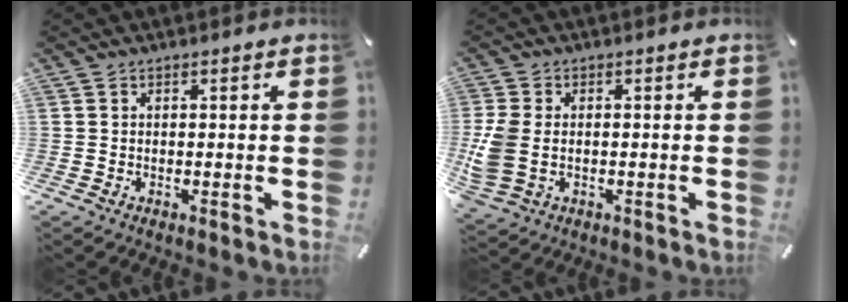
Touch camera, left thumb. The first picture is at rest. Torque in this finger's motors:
{"motor_torque": [1.59, 1.72, 1.12, 0.15, 0.43]}